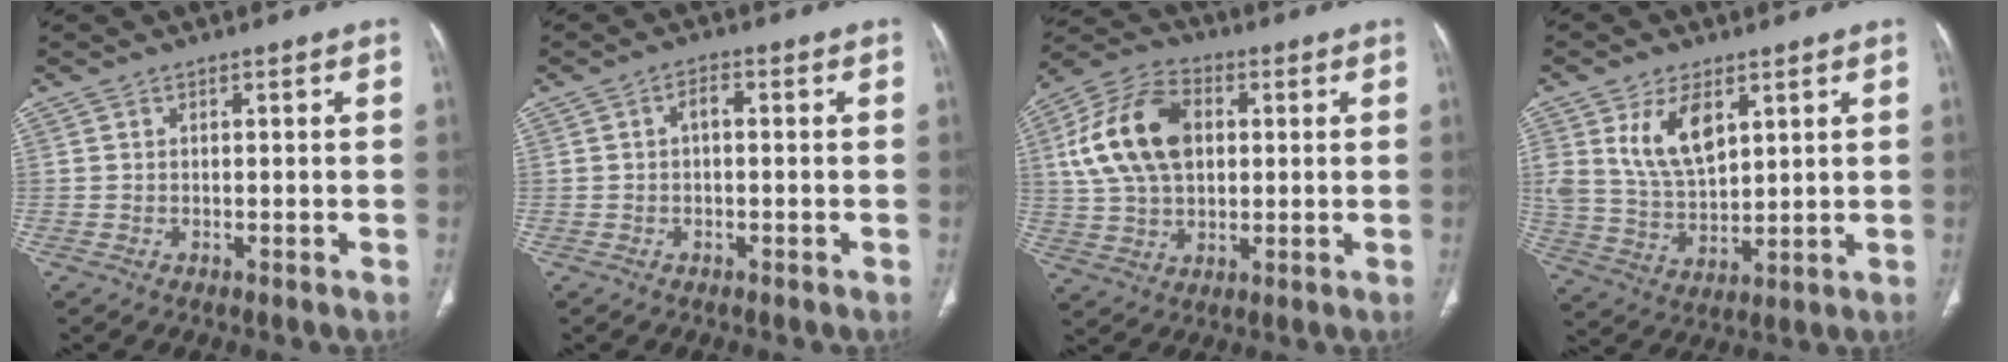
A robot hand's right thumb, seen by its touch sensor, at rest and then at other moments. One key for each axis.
{"total": 2.2, "fx": 0.0, "fy": 1.1, "fz": 1.9, "tx": -0.029, "ty": 0.010, "tz": -0.004}
{"total": 16.7, "fx": 3.1, "fy": 11.0, "fz": 12.1, "tx": -0.219, "ty": 0.014, "tz": 0.054}
{"total": 10.8, "fx": 4.7, "fy": 5.8, "fz": 7.8, "tx": -0.130, "ty": -0.023, "tz": 0.102}